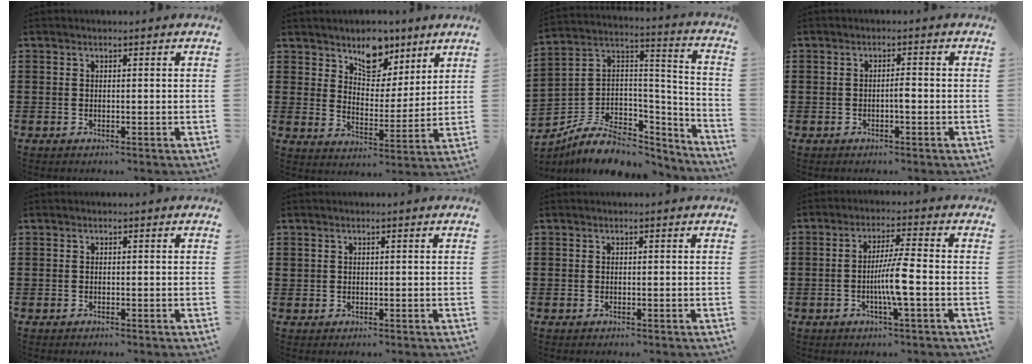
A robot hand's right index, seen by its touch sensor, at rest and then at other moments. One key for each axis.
{"total": 8.0, "fx": 5.7, "fy": 4.9, "fz": 2.7, "tx": -0.055, "ty": -0.020, "tz": 0.101}
{"total": 8.5, "fx": -4.8, "fy": 5.5, "fz": 4.4, "tx": -0.091, "ty": 0.013, "tz": -0.082}
{"total": 1.6, "fx": -0.5, "fy": 0.3, "fz": 1.5, "tx": -0.028, "ty": 0.001, "tz": -0.010}
{"total": 0.0}
{"total": 0.6, "fx": 0.4, "fy": 0.5, "fz": 0.0, "tx": -0.003, "ty": 0.002, "tz": 0.008}
{"total": 0.0}
{"total": 6.1, "fx": -1.5, "fy": -0.1, "fz": 5.9, "tx": -0.116, "ty": -0.011, "tz": -0.035}